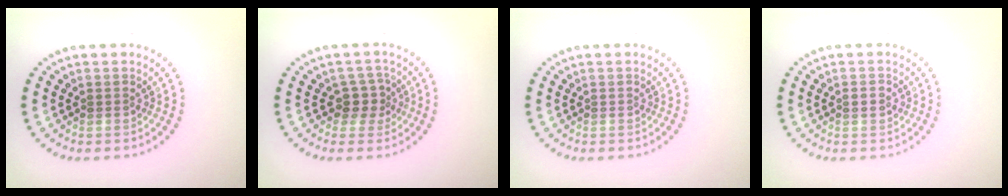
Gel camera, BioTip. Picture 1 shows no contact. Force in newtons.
{"total": 2.2, "press": 1.7, "slide": 1.3}
{"total": 0.0}
{"total": 0.9, "press": 0.9, "slide": 0.1}